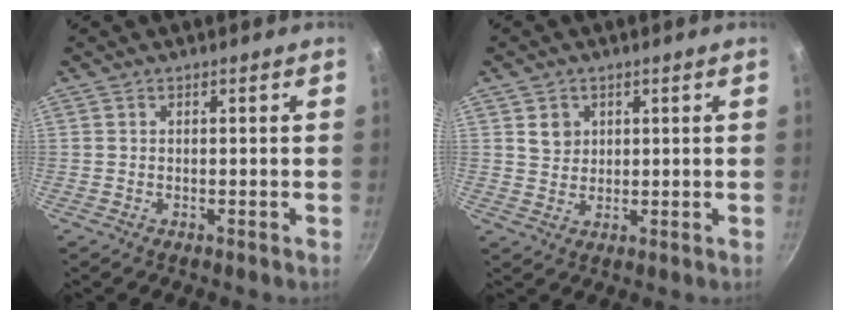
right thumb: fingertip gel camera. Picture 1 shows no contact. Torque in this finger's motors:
{"motor_torque": [0.41, 1.24, 0.33, -0.12, -0.01]}